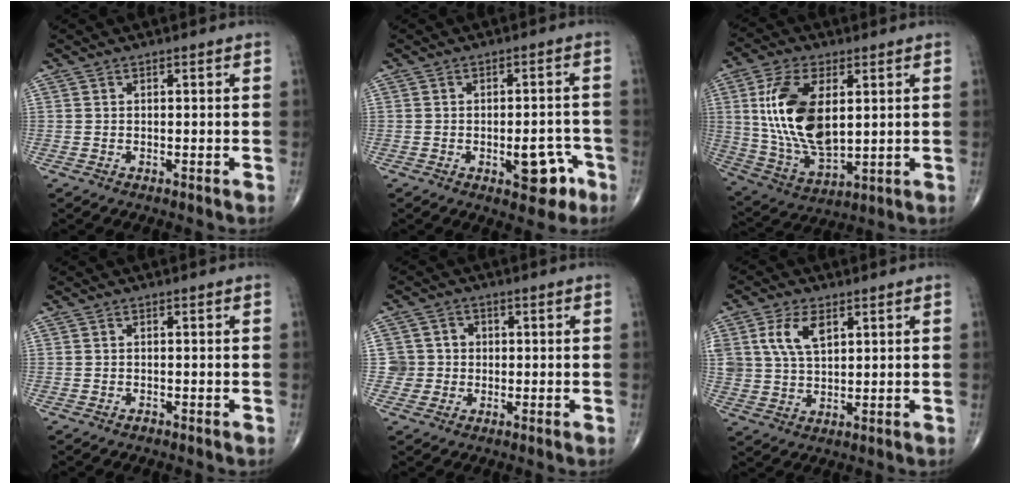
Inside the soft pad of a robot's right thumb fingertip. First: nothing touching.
{"total": 7.6, "force": [-3.3, 3.6, 5.8], "torque": [-0.048, 0.024, -0.035]}
{"total": 17.4, "force": [3.3, 9.0, 14.5], "torque": [-0.275, -0.016, 0.072]}
{"total": 0.6, "force": [-0.5, 0.3, 0.2], "torque": [0.001, 0.001, -0.011]}
{"total": 4.5, "force": [-0.1, 4.5, 0.2], "torque": [0.033, 0.010, -0.007]}
{"total": 7.6, "force": [3.0, 4.2, 5.6], "torque": [-0.106, -0.007, 0.062]}